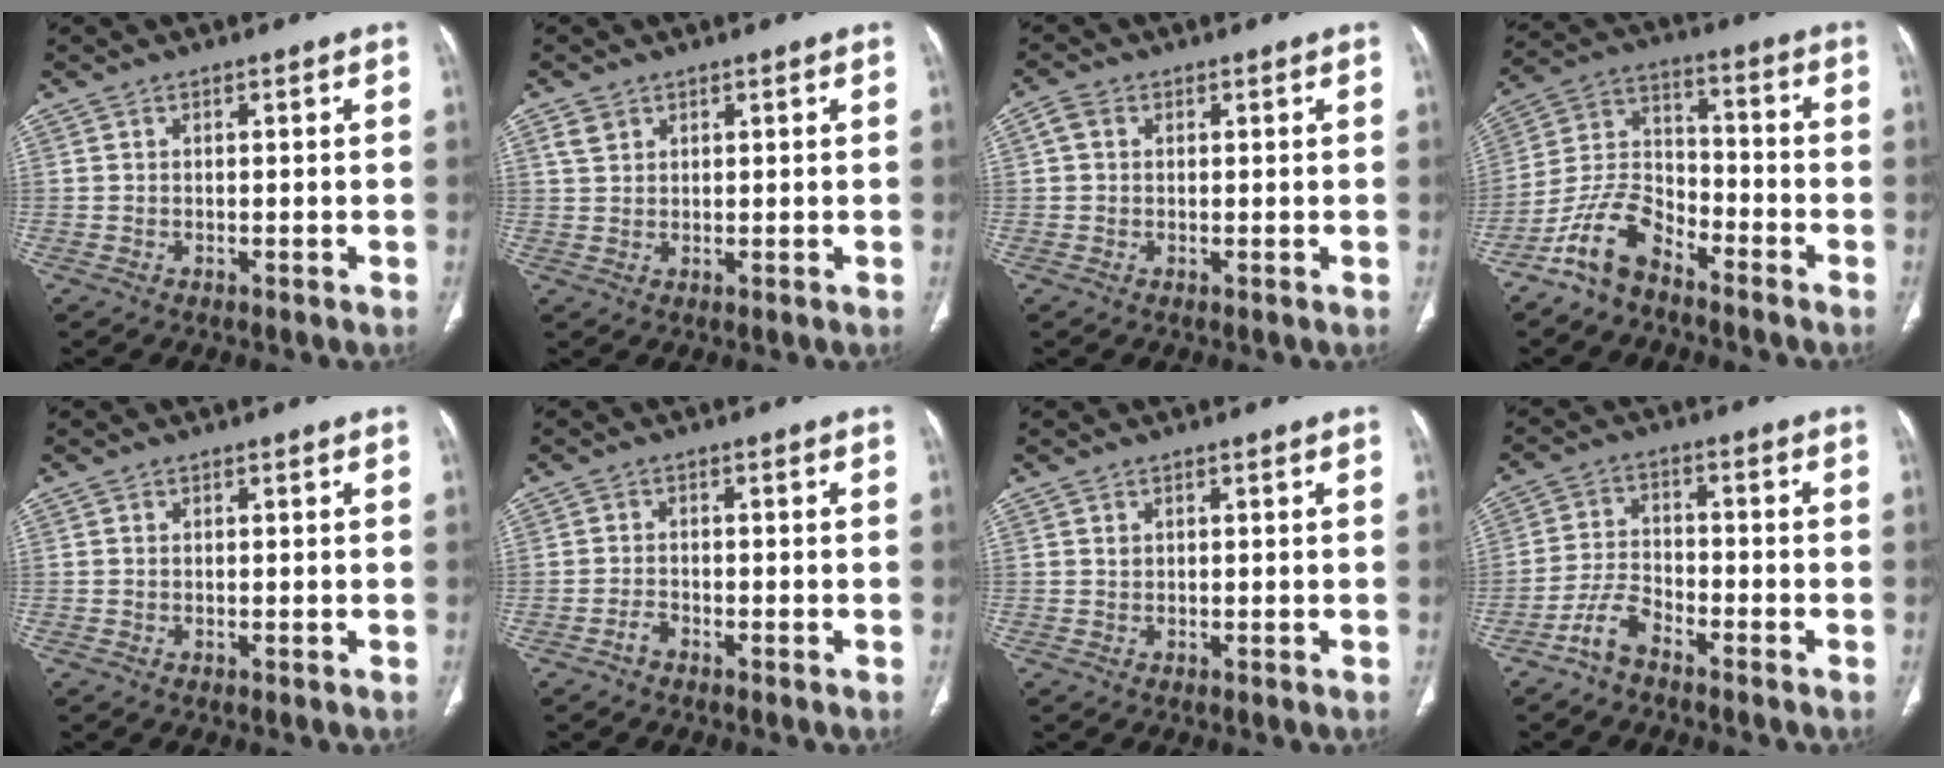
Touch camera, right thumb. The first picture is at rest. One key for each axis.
{"total": 2.6, "fx": 1.5, "fy": 1.8, "fz": 1.1, "tx": -0.017, "ty": -0.002, "tz": 0.032}
{"total": 2.3, "fx": 0.6, "fy": 1.9, "fz": 1.2, "tx": -0.024, "ty": 0.008, "tz": 0.011}
{"total": 10.7, "fx": -7.8, "fy": 5.2, "fz": 5.2, "tx": -0.097, "ty": 0.062, "tz": -0.162}
{"total": 0.0}
{"total": 1.6, "fx": -1.3, "fy": 0.7, "fz": 0.7, "tx": -0.013, "ty": 0.008, "tz": -0.027}
{"total": 0.7, "fx": 0.3, "fy": 0.5, "fz": 0.3, "tx": 0.004, "ty": -0.002, "tz": 0.007}
{"total": 5.4, "fx": -4.1, "fy": 2.1, "fz": 2.8, "tx": -0.056, "ty": 0.026, "tz": -0.087}